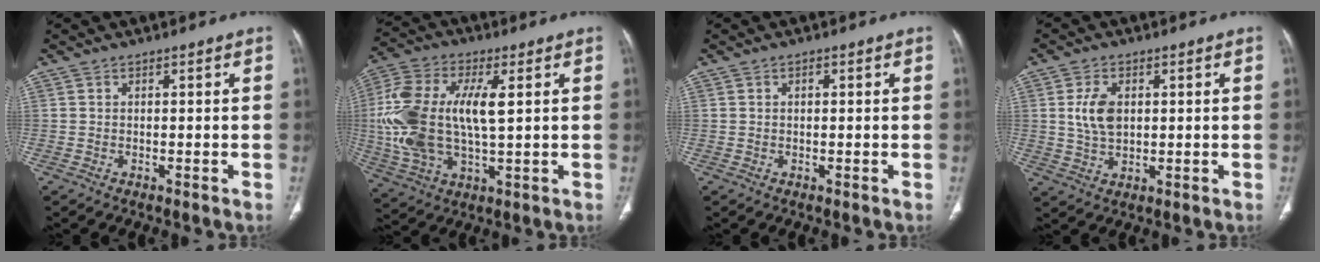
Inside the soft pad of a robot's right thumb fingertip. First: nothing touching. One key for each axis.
{"total": 18.6, "fx": 2.2, "fy": 9.0, "fz": 16.2, "tx": -0.351, "ty": 0.006, "tz": 0.041}
{"total": 0.6, "fx": 0.2, "fy": 0.3, "fz": 0.5, "tx": -0.010, "ty": 0.001, "tz": 0.004}
{"total": 6.4, "fx": 1.2, "fy": 4.0, "fz": 4.8, "tx": -0.088, "ty": -0.006, "tz": 0.025}